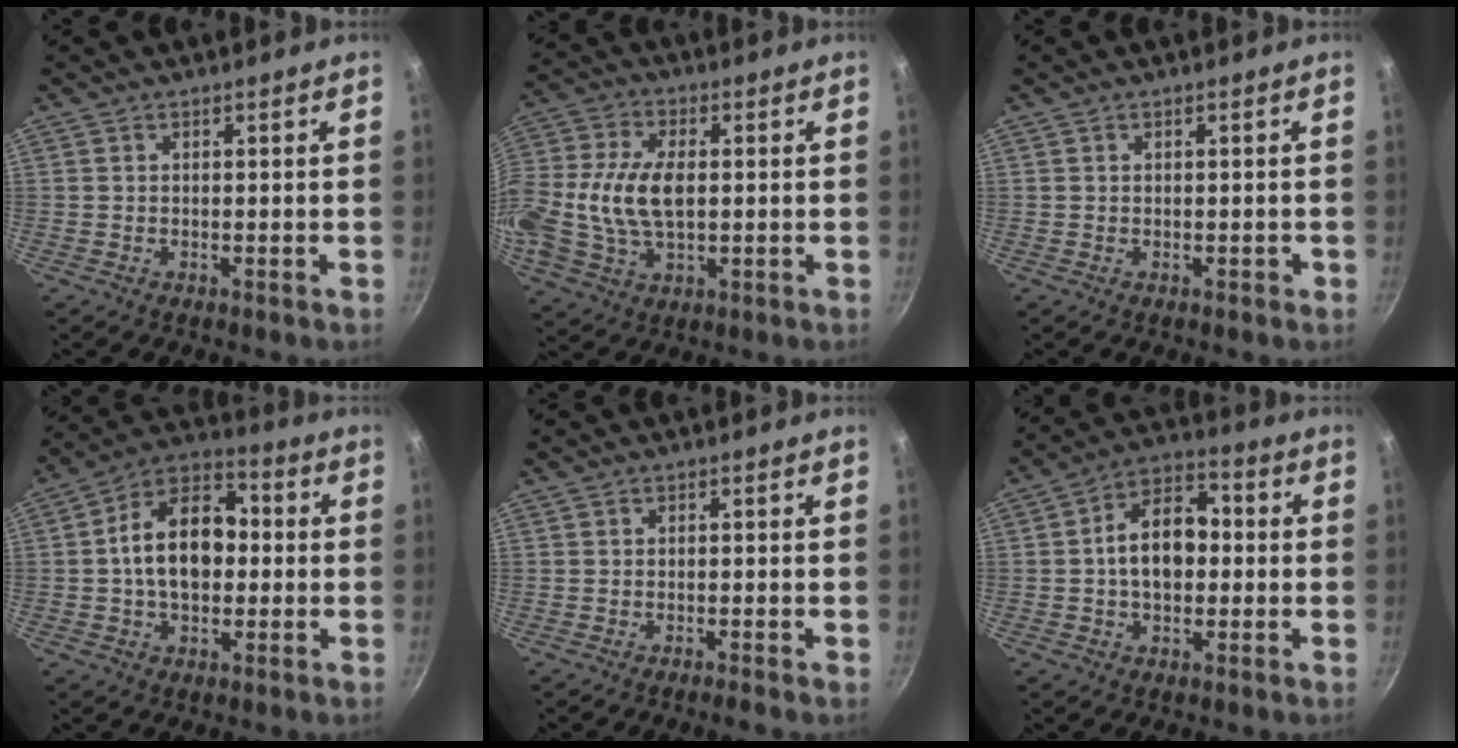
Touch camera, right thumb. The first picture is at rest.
{"total": 15.2, "force": [0.0, 9.1, 12.2], "torque": [-0.252, 0.020, -0.007]}
{"total": 0.5, "force": [-0.1, 0.4, 0.3], "torque": [0.003, 0.004, 0.000]}
{"total": 15.1, "force": [0.0, 10.1, 11.3], "torque": [-0.150, 0.035, -0.016]}
{"total": 0.9, "force": [-0.7, -0.2, 0.5], "torque": [-0.024, 0.006, -0.011]}
{"total": 11.9, "force": [0.0, 8.0, 8.9], "torque": [-0.108, 0.034, -0.014]}